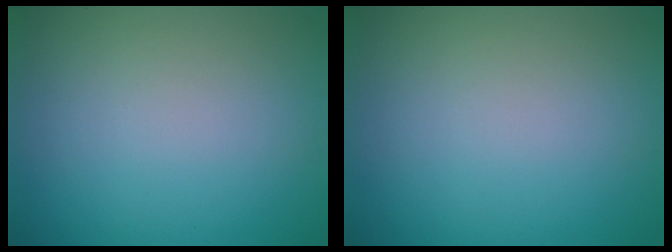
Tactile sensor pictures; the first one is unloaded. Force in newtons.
{"total": 0.0}